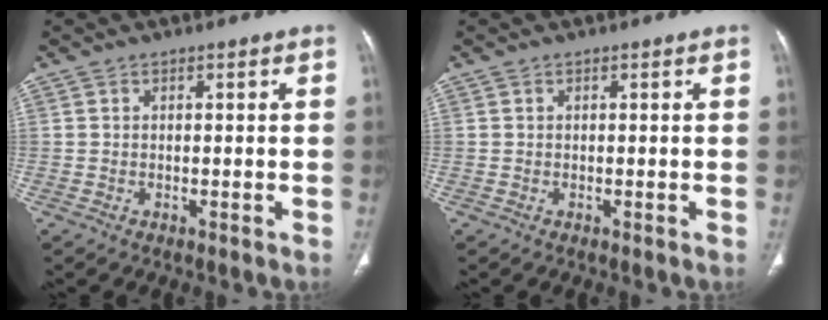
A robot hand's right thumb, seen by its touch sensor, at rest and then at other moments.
{"total": 0.0}